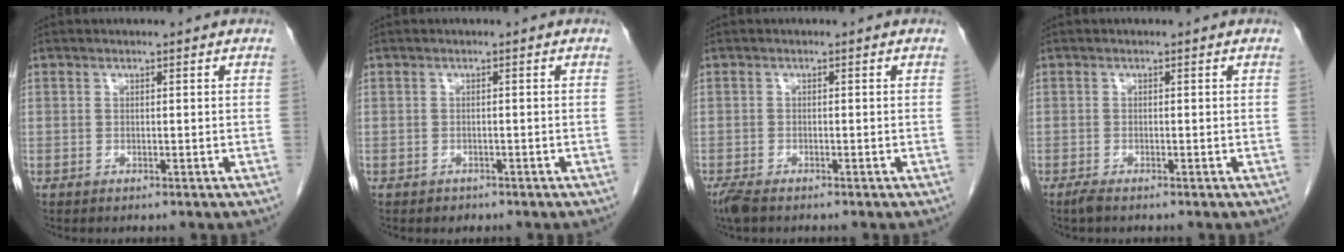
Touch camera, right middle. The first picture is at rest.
{"total": 1.1, "force": [-0.8, 0.7, 0.1], "torque": [-0.006, 0.001, -0.010]}
{"total": 2.8, "force": [-2.2, 0.9, 1.6], "torque": [-0.040, -0.010, -0.038]}
{"total": 1.1, "force": [-0.8, 0.1, 0.6], "torque": [-0.021, -0.005, -0.017]}